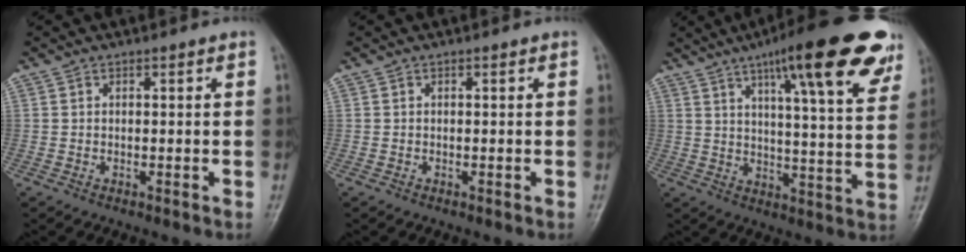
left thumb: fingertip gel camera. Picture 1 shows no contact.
{"total": 0.0}
{"total": 22.2, "force": [12.6, 4.7, 17.7], "torque": [-0.229, -0.029, 0.173]}